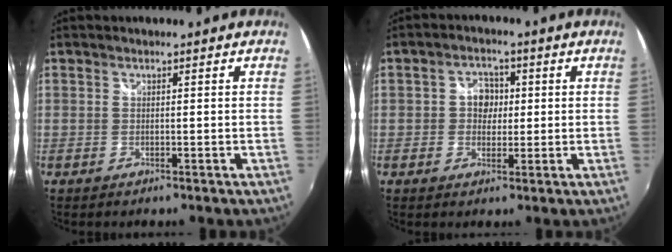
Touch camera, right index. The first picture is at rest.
{"total": 4.2, "force": [0.2, 3.7, 2.0], "torque": [-0.029, 0.012, 0.001]}